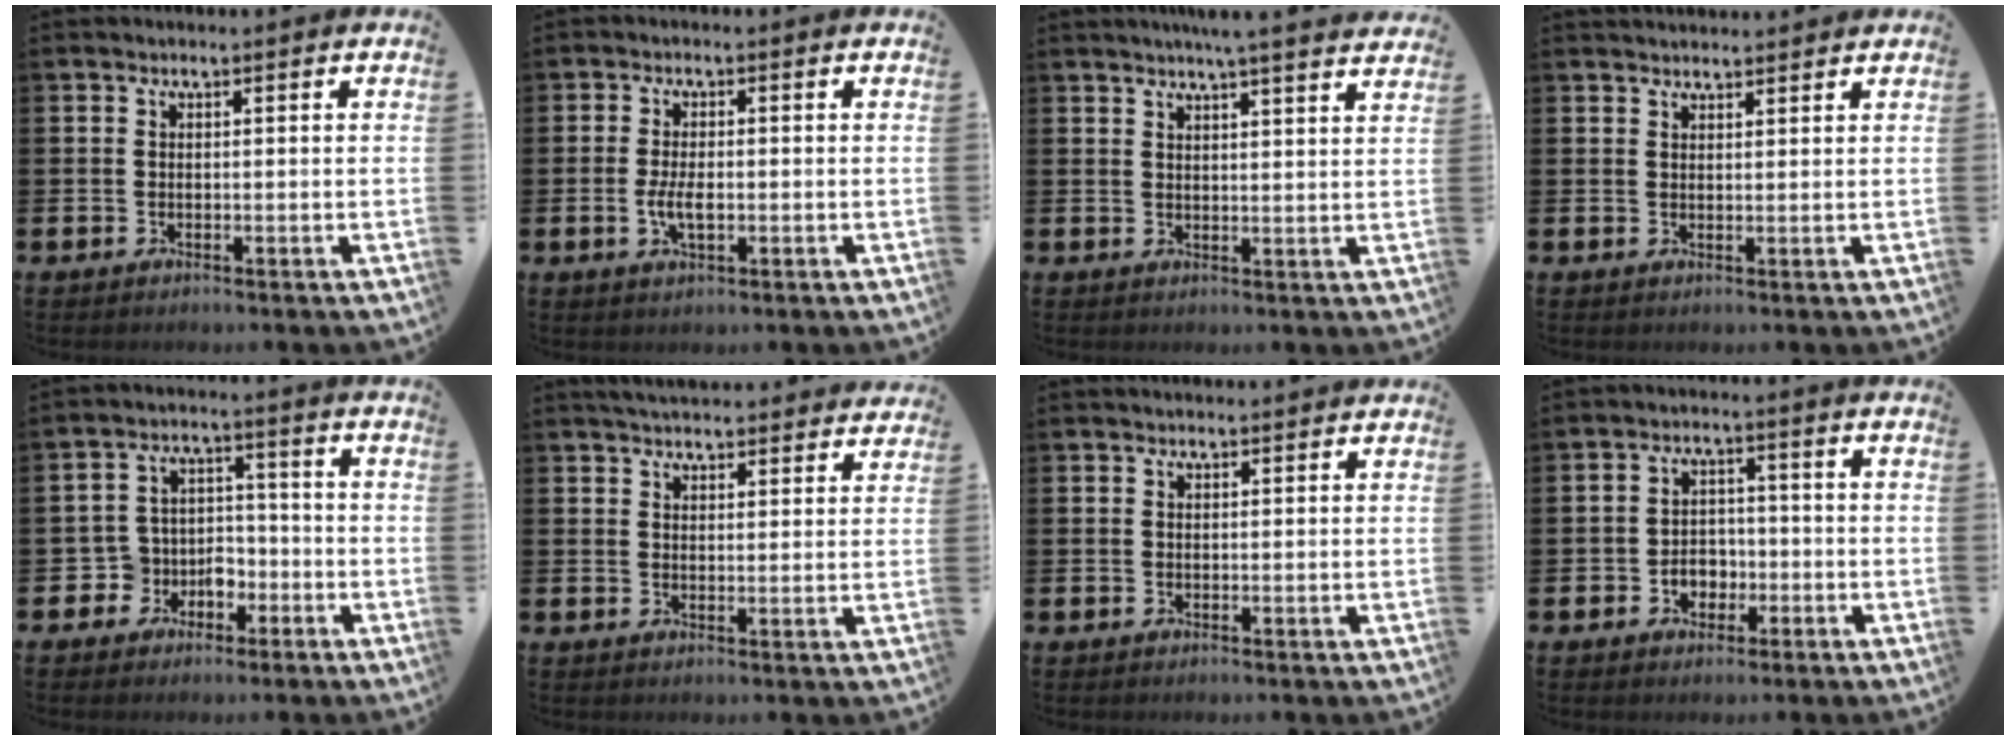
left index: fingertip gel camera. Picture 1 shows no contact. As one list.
[{"total": 3.5, "force": [-0.5, 1.5, 3.1], "torque": [-0.063, 0.000, -0.012]}, {"total": 4.8, "force": [4.5, -1.0, 1.1], "torque": [-0.031, -0.022, 0.080]}, {"total": 2.1, "force": [2.1, 0.3, -0.1], "torque": [0.007, -0.011, 0.036]}, {"total": 4.7, "force": [-1.9, 4.3, 0.4], "torque": [-0.034, 0.002, -0.037]}, {"total": 4.4, "force": [4.3, 0.5, 0.5], "torque": [-0.016, -0.021, 0.079]}, {"total": 1.1, "force": [1.0, 0.1, 0.1], "torque": [0.007, -0.003, 0.017]}, {"total": 3.2, "force": [-1.4, 2.6, 1.2], "torque": [-0.022, 0.002, -0.034]}]